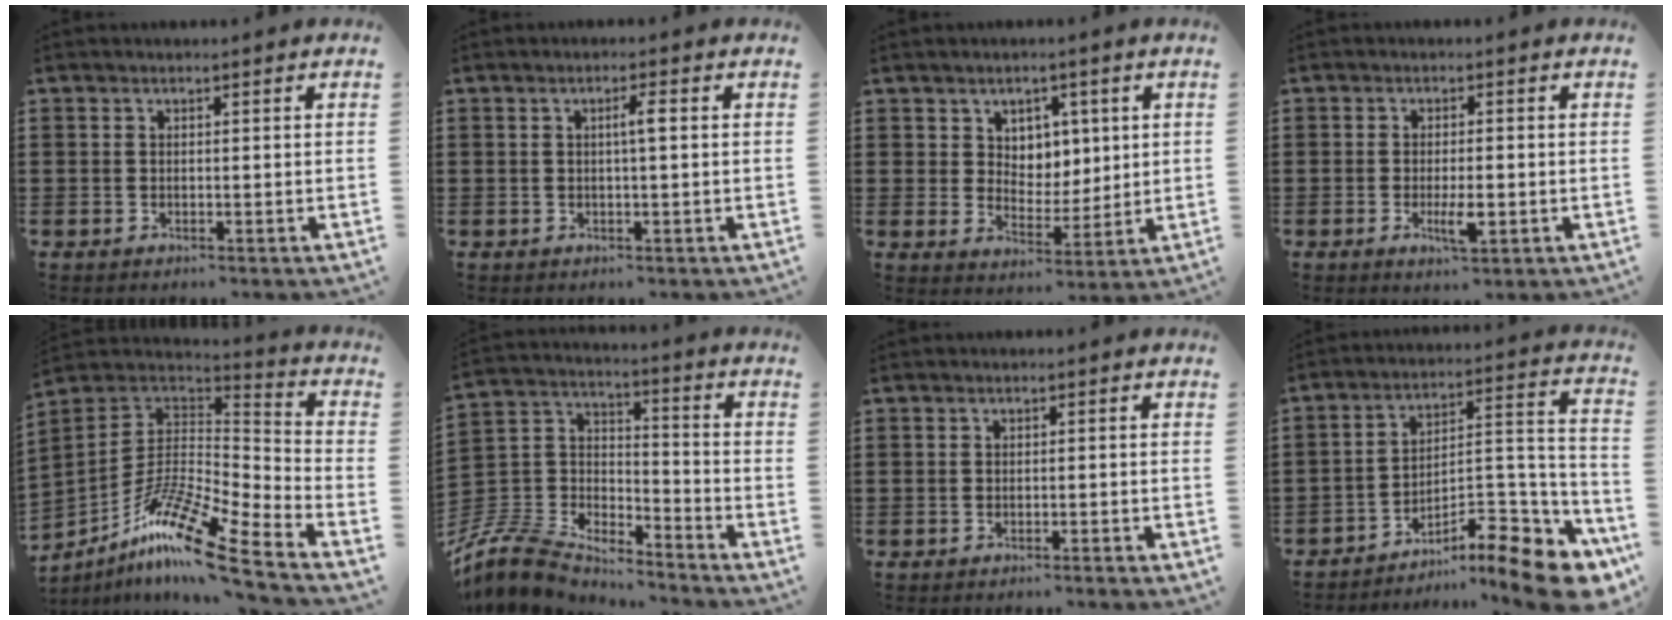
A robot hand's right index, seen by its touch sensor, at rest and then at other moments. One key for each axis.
{"total": 2.2, "fx": 0.1, "fy": 0.1, "fz": 2.2, "tx": -0.040, "ty": 0.001, "tz": -0.001}
{"total": 4.7, "fx": 2.5, "fy": 3.9, "fz": 0.9, "tx": -0.031, "ty": 0.004, "tz": 0.042}
{"total": 4.1, "fx": -1.1, "fy": 1.3, "fz": 3.8, "tx": -0.069, "ty": 0.000, "tz": -0.021}
{"total": 14.5, "fx": -10.3, "fy": 1.6, "fz": 10.1, "tx": -0.202, "ty": 0.011, "tz": -0.200}
{"total": 8.2, "fx": -7.6, "fy": 2.5, "fz": 2.0, "tx": -0.079, "ty": -0.007, "tz": -0.160}
{"total": 0.7, "fx": -0.5, "fy": -0.1, "fz": 0.3, "tx": -0.007, "ty": -0.001, "tz": -0.011}
{"total": 10.5, "fx": -8.2, "fy": 2.9, "fz": 5.8, "tx": -0.060, "ty": 0.015, "tz": -0.156}